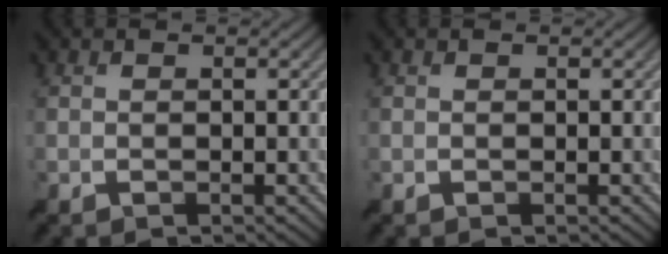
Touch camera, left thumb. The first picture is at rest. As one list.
[{"total": 0.0}]